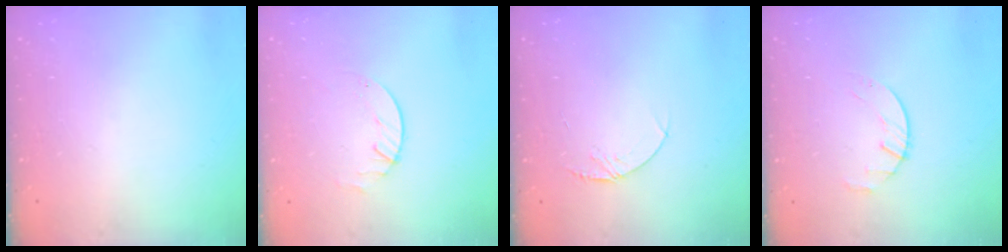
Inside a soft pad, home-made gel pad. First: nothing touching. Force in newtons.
{"total": 1.7, "press": 1.7, "slide": 0.2}
{"total": 4.0, "press": 3.9, "slide": 0.5}
{"total": 2.2, "press": 2.2, "slide": 0.4}